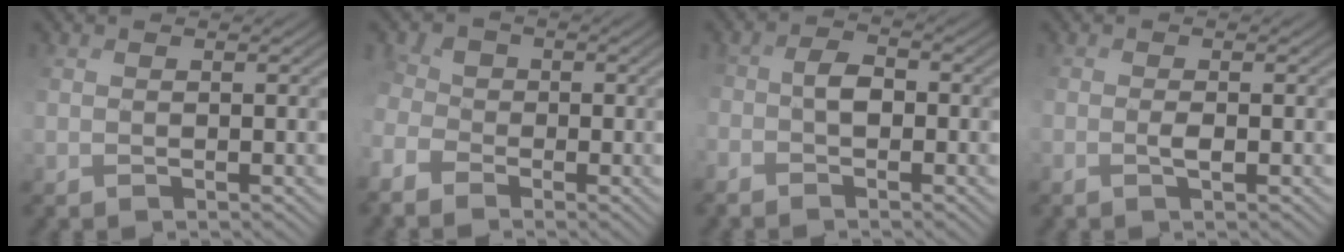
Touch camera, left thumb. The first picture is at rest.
{"total": 3.5, "force": [-1.7, 2.4, 1.9], "torque": [-0.051, 0.005, -0.030]}
{"total": 2.9, "force": [-1.3, 1.4, 2.2], "torque": [-0.048, 0.006, -0.029]}
{"total": 1.4, "force": [0.0, -0.1, 1.4], "torque": [-0.027, 0.008, 0.002]}